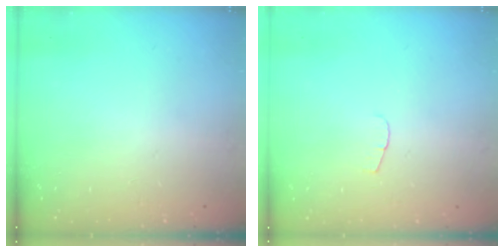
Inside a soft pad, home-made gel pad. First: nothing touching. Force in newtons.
{"total": 4.1, "press": 4.1, "slide": 0.4}